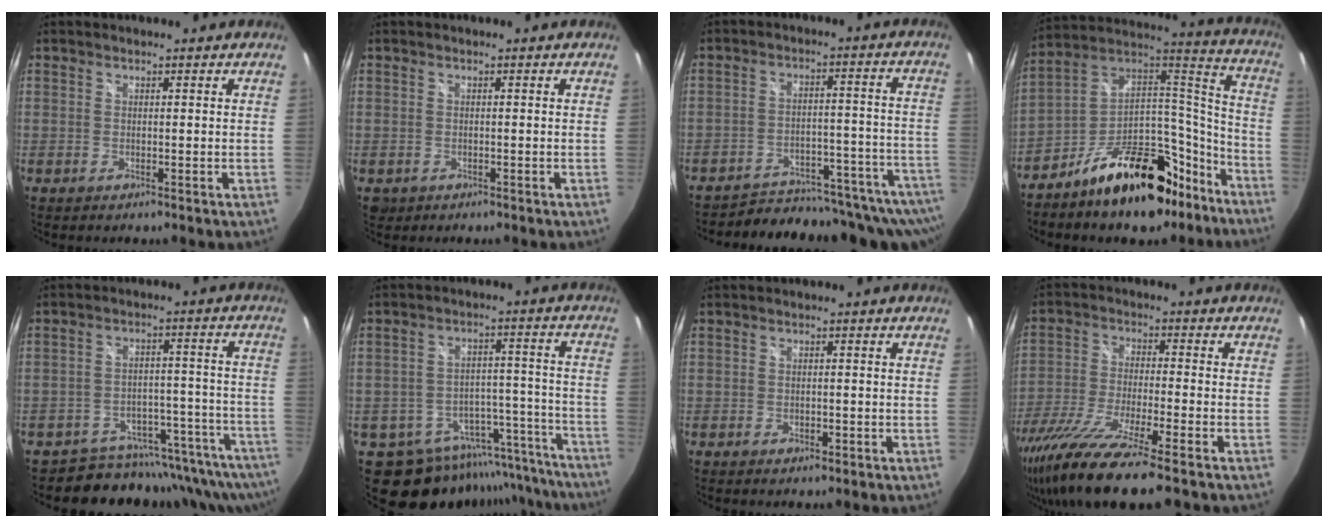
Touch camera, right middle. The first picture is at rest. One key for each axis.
{"total": 1.9, "fx": -0.6, "fy": 1.7, "fz": 0.7, "tx": -0.017, "ty": -0.005, "tz": -0.006}
{"total": 25.4, "fx": -23.6, "fy": 4.6, "fz": 8.2, "tx": -0.096, "ty": -0.014, "tz": -0.301}
{"total": 22.3, "fx": -14.2, "fy": 10.6, "fz": 13.5, "tx": -0.211, "ty": 0.056, "tz": -0.212}
{"total": 16.5, "fx": -15.8, "fy": 4.2, "fz": 1.8, "tx": -0.018, "ty": 0.029, "tz": -0.212}
{"total": 19.7, "fx": -16.9, "fy": 8.4, "fz": 5.7, "tx": -0.095, "ty": 0.037, "tz": -0.215}
{"total": 1.6, "fx": -1.0, "fy": 1.0, "fz": 0.8, "tx": -0.015, "ty": -0.004, "tz": -0.015}
{"total": 17.5, "fx": -13.4, "fy": 1.0, "fz": 11.1, "tx": -0.229, "ty": -0.055, "tz": -0.243}